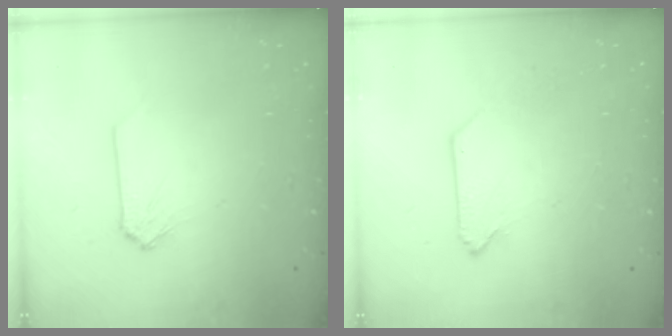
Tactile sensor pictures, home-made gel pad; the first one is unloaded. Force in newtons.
{"total": 0.0}